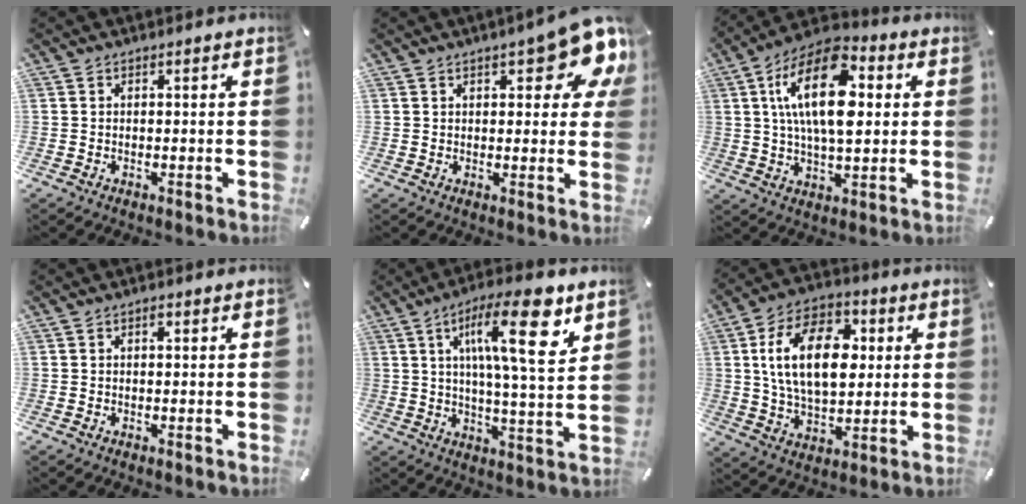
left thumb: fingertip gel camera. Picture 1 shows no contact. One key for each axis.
{"total": 13.0, "fx": 7.1, "fy": 4.6, "fz": 9.9, "tx": -0.126, "ty": -0.039, "tz": 0.115}
{"total": 18.4, "fx": 4.1, "fy": 9.4, "fz": 15.2, "tx": -0.283, "ty": -0.001, "tz": 0.066}
{"total": 0.8, "fx": 0.2, "fy": 0.5, "fz": 0.7, "tx": -0.014, "ty": 0.002, "tz": 0.003}
{"total": 17.8, "fx": 8.0, "fy": 4.4, "fz": 15.2, "tx": -0.245, "ty": -0.021, "tz": 0.117}
{"total": 18.1, "fx": 3.2, "fy": 11.4, "fz": 13.7, "tx": -0.267, "ty": 0.015, "tz": 0.055}